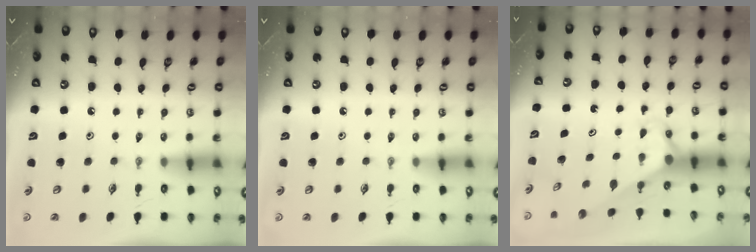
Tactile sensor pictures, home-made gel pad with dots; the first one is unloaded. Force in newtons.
{"total": 0.0}
{"total": 2.8, "press": 2.8, "slide": 0.0}